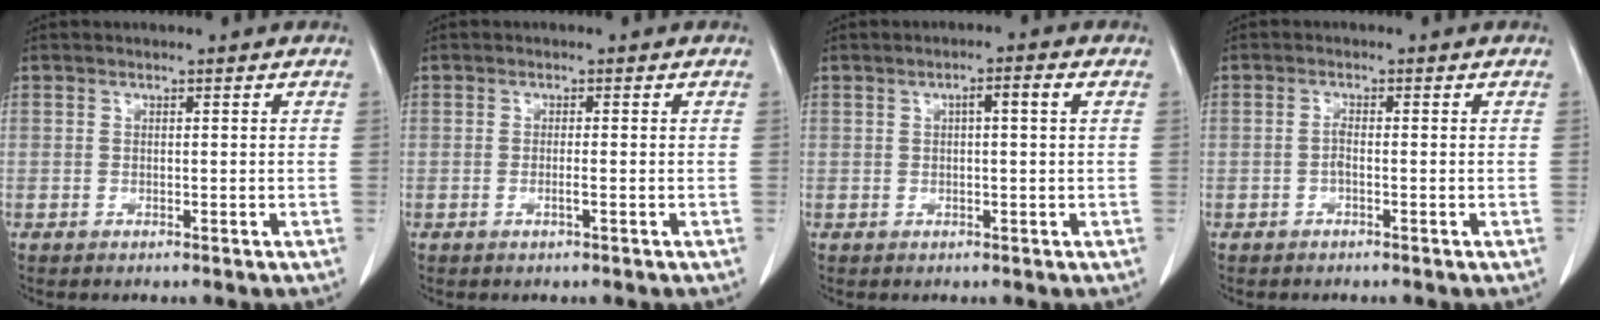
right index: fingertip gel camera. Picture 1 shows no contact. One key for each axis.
{"total": 1.5, "fx": -0.5, "fy": 0.2, "fz": 1.4, "tx": -0.027, "ty": 0.000, "tz": -0.009}
{"total": 3.1, "fx": 0.8, "fy": 0.5, "fz": 3.0, "tx": -0.054, "ty": 0.013, "tz": 0.014}
{"total": 1.5, "fx": -0.5, "fy": 0.6, "fz": 1.3, "tx": -0.025, "ty": 0.005, "tz": -0.010}